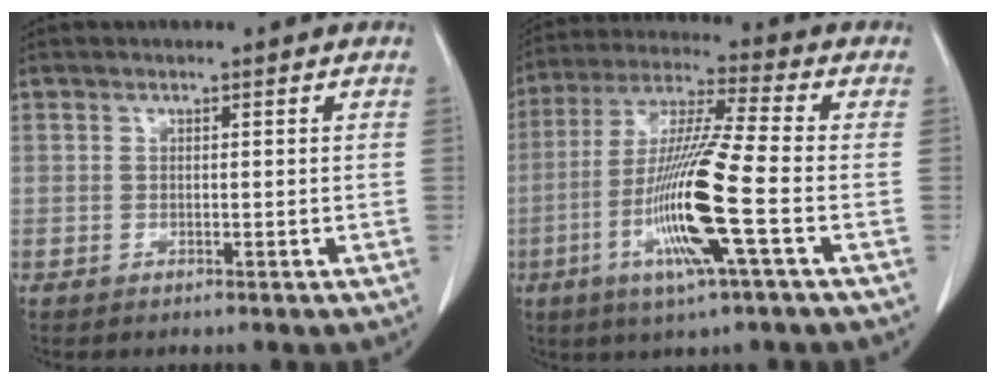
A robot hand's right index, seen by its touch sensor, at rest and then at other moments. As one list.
[{"total": 14.7, "force": [-4.4, -0.5, 14.1], "torque": [-0.290, -0.017, -0.090]}]